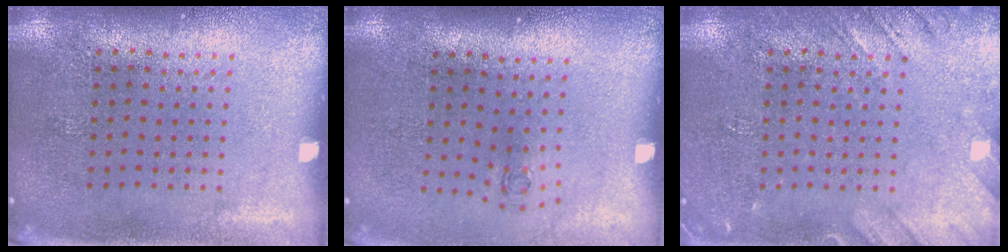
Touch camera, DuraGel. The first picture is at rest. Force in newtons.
{"total": 0.7, "press": 0.3, "slide": 0.6}
{"total": 2.3, "press": 2.3, "slide": 0.3}